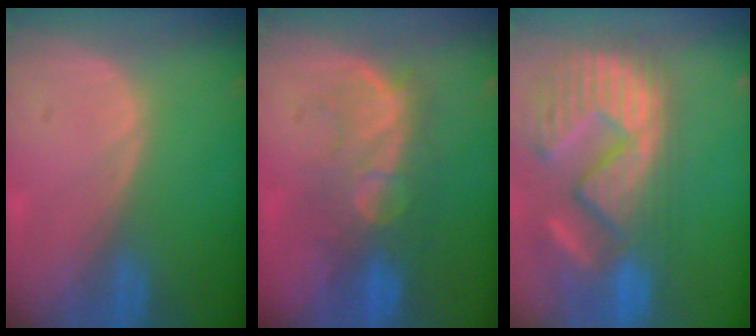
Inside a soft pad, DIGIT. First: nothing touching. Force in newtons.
{"total": 8.8, "press": 8.2, "slide": 3.2}
{"total": 15.0, "press": 12.4, "slide": 8.5}